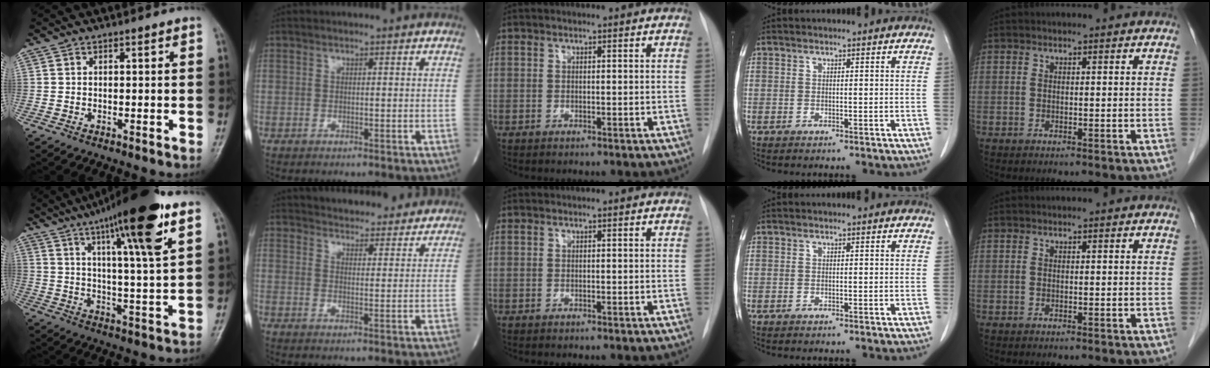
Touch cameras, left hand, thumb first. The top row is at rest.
{"thumb": {"total": 18.6, "force": [10.3, 2.2, 15.4], "torque": [-0.231, -0.029, 0.160]}, "index": {"total": 16.4, "force": [15.5, 4.2, 3.2], "torque": [-0.032, -0.001, 0.186]}}